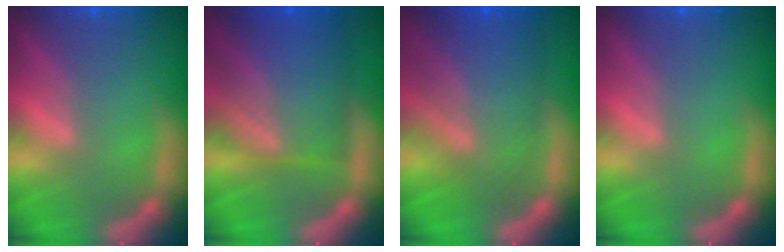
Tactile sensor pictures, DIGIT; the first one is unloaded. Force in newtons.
{"total": 9.6}
{"total": 8.5}
{"total": 0.0}